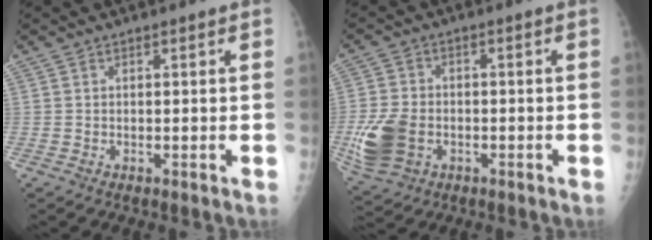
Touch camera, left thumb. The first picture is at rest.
{"total": 10.1, "force": [-2.7, 7.3, 6.4], "torque": [-0.134, 0.008, -0.047]}